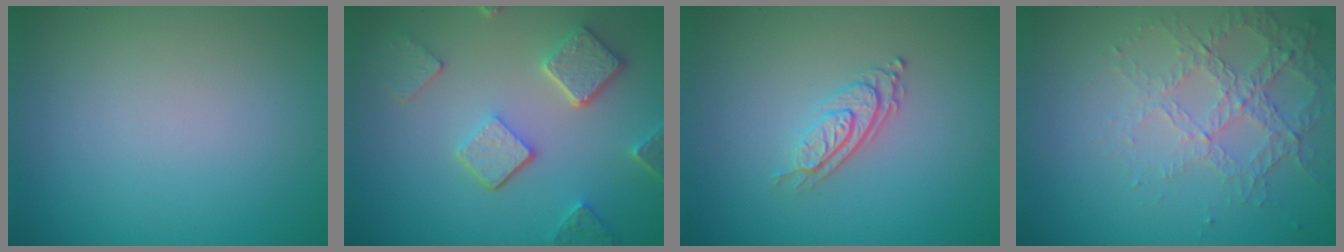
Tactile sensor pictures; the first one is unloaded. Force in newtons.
{"total": 5.1, "press": 3.9, "slide": 3.3}
{"total": 2.7, "press": 2.0, "slide": 1.9}
{"total": 4.2, "press": 2.9, "slide": 3.1}